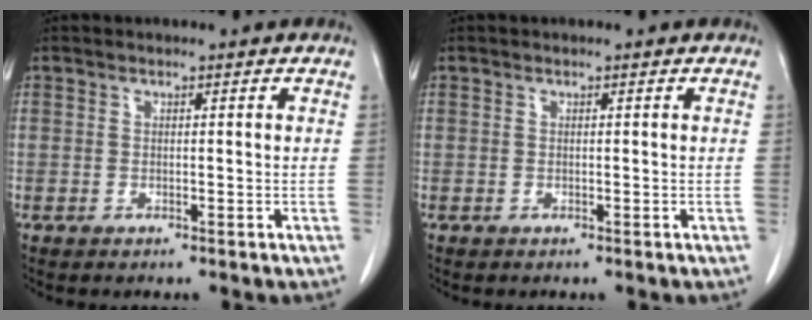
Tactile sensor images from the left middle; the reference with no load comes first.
{"total": 0.0}